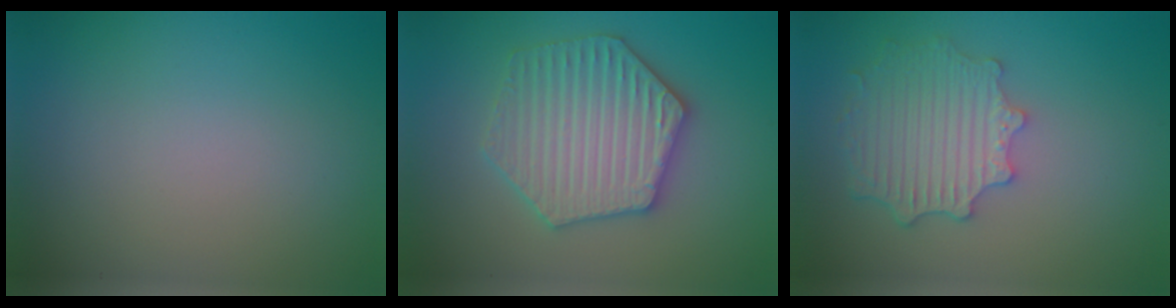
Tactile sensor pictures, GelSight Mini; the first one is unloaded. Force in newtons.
{"total": 6.3, "press": 6.2, "slide": 1.0}
{"total": 4.6, "press": 3.8, "slide": 2.5}